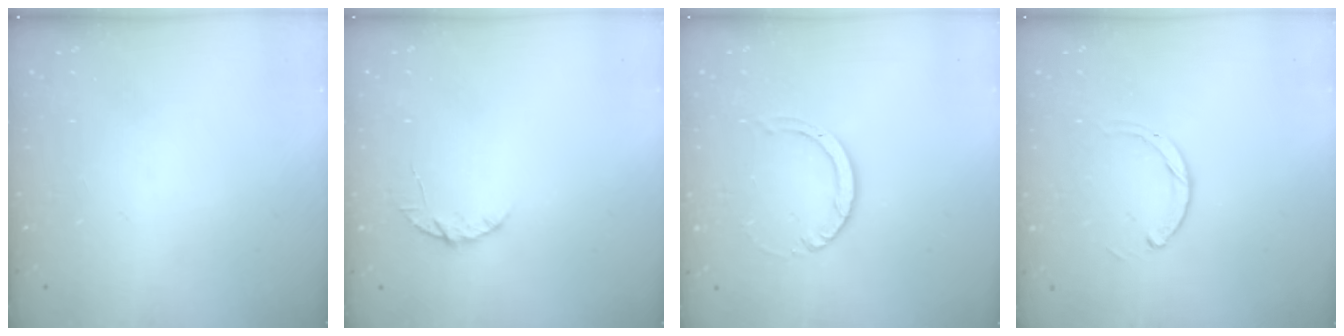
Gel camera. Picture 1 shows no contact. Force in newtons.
{"total": 4.3, "press": 4.3, "slide": 0.5}
{"total": 3.2, "press": 3.2, "slide": 0.3}
{"total": 2.3, "press": 2.3, "slide": 0.3}